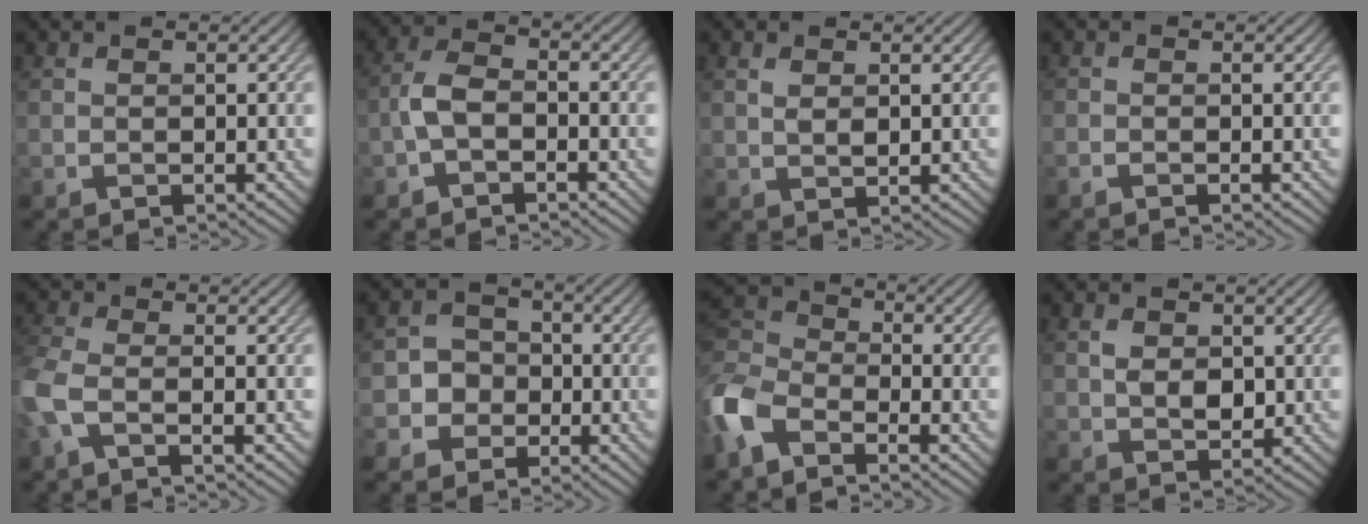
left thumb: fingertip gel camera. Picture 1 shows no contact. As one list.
[{"total": 4.0, "force": [-1.7, 2.2, 2.9], "torque": [-0.065, 0.009, -0.043]}, {"total": 1.7, "force": [0.7, 0.9, 1.3], "torque": [-0.028, 0.000, 0.015]}, {"total": 0.8, "force": [-0.7, 0.0, 0.4], "torque": [-0.009, -0.001, -0.016]}, {"total": 4.5, "force": [-1.8, 1.6, 3.8], "torque": [-0.104, -0.006, -0.051]}, {"total": 3.9, "force": [-1.2, 3.6, 0.8], "torque": [-0.003, 0.002, -0.041]}, {"total": 8.6, "force": [-5.2, 4.6, 5.2], "torque": [-0.135, -0.010, -0.124]}, {"total": 3.2, "force": [0.6, 2.2, 2.2], "torque": [-0.047, 0.000, 0.010]}]